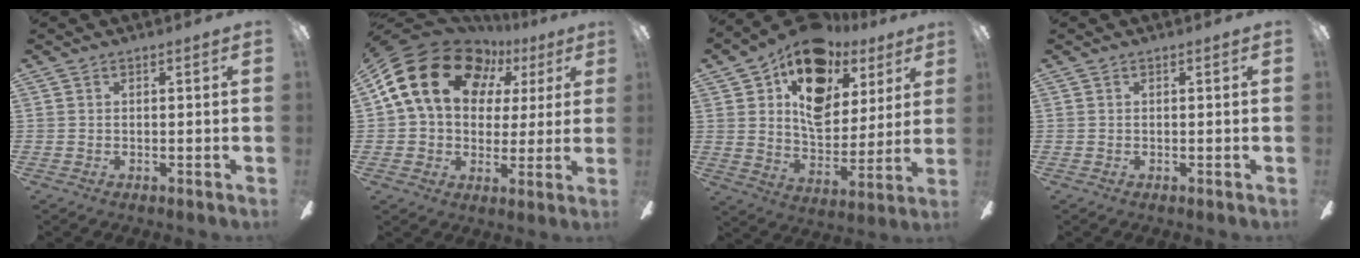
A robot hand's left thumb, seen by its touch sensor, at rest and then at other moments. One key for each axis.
{"total": 19.7, "fx": 8.0, "fy": 14.2, "fz": 11.2, "tx": -0.211, "ty": -0.019, "tz": 0.145}
{"total": 16.7, "fx": 10.4, "fy": 9.8, "fz": 8.5, "tx": -0.144, "ty": -0.057, "tz": 0.188}
{"total": 0.0}